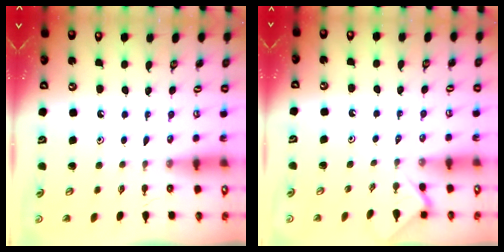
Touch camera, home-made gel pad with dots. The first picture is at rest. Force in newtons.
{"total": 2.5, "press": 2.5, "slide": 0.4}